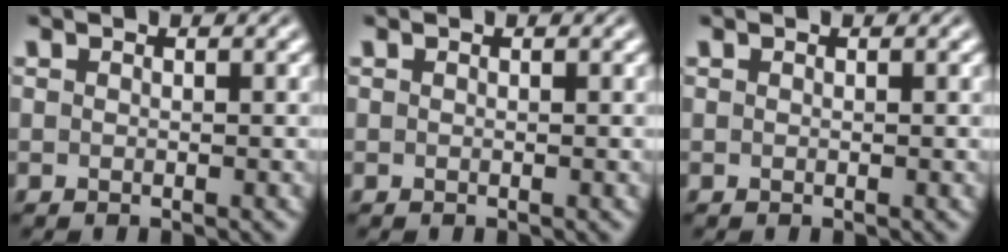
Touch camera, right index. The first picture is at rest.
{"total": 0.0}
{"total": 0.0}